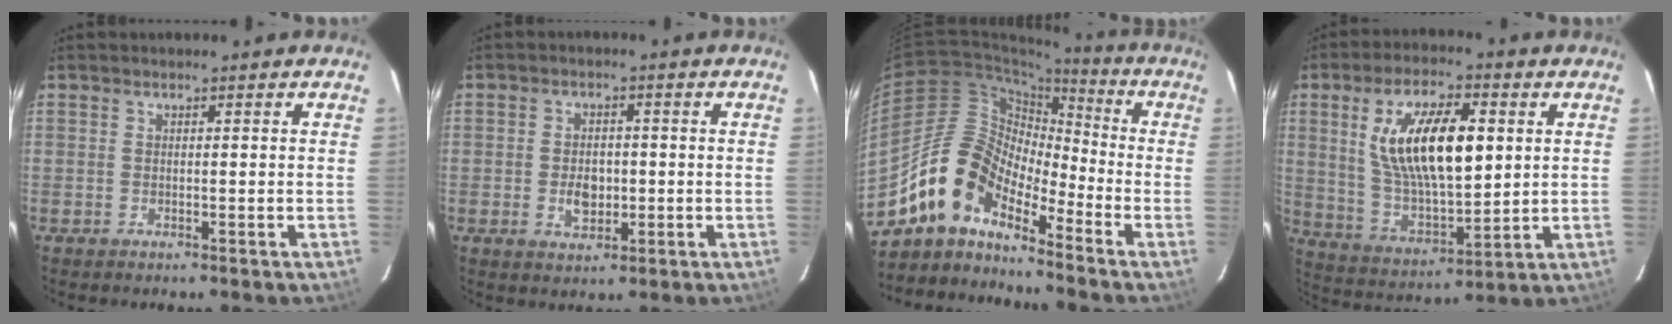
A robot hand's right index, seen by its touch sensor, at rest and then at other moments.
{"total": 4.9, "force": [-1.0, 3.4, 3.4], "torque": [-0.063, 0.002, -0.011]}
{"total": 12.2, "force": [-9.8, 4.7, 5.5], "torque": [-0.091, 0.020, -0.199]}
{"total": 17.8, "force": [4.3, 7.3, 15.7], "torque": [-0.289, 0.007, 0.091]}